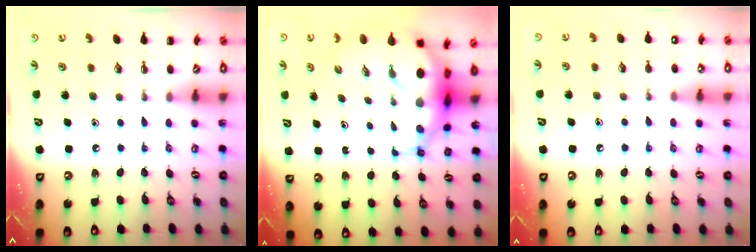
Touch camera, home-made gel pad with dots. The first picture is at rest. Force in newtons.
{"total": 12.9, "press": 12.5, "slide": 3.5}
{"total": 5.3, "press": 5.1, "slide": 1.4}